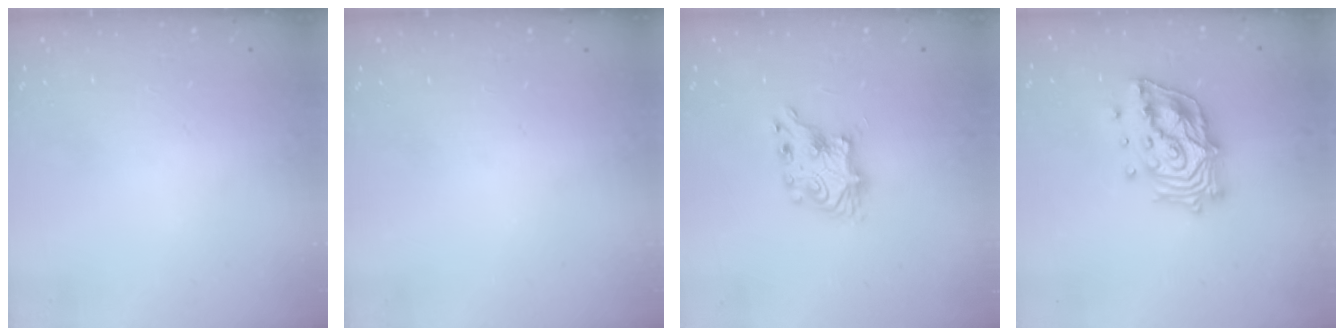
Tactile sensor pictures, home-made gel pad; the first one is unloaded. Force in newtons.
{"total": 0.0}
{"total": 7.5, "press": 7.5, "slide": 0.4}
{"total": 17.1, "press": 16.9, "slide": 2.5}